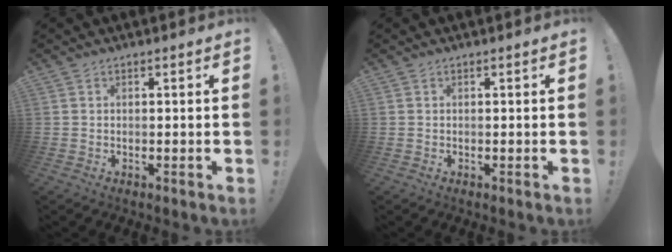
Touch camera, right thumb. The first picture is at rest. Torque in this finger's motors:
{"motor_torque": [-0.01, 0.10, -0.08, 0.01, 0.00]}